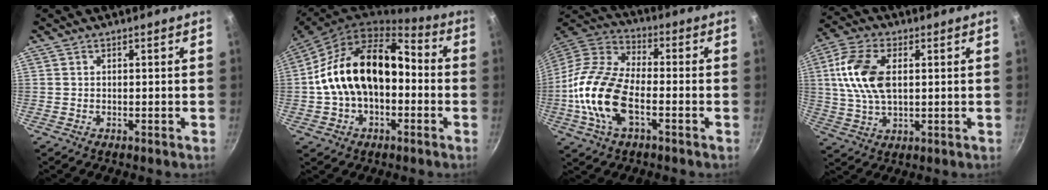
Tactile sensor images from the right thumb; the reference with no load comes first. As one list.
[{"total": 19.5, "force": [-1.2, 13.0, 14.5], "torque": [-0.229, 0.055, -0.028]}, {"total": 18.2, "force": [-4.3, 9.5, 14.8], "torque": [-0.288, 0.036, -0.102]}, {"total": 12.4, "force": [2.2, 7.1, 9.9], "torque": [-0.186, 0.007, 0.036]}]